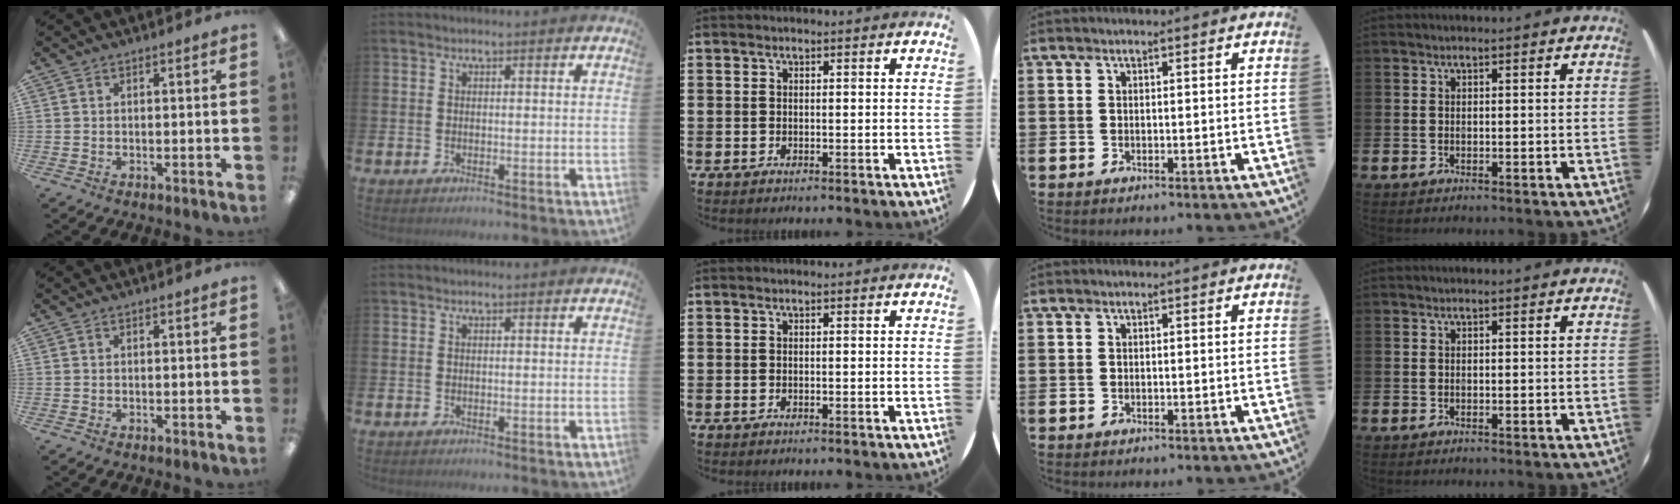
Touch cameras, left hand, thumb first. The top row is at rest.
{}